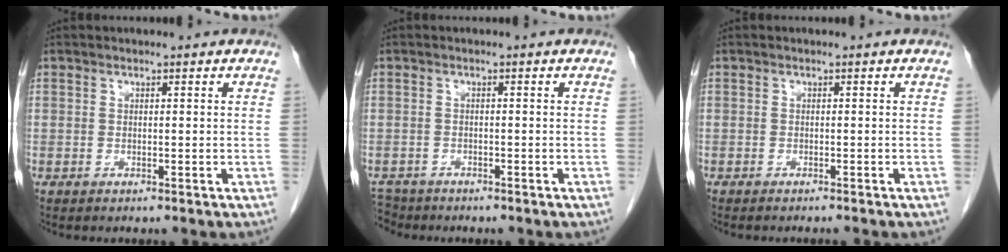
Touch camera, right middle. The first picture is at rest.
{"total": 3.6, "force": [-3.3, 1.4, -0.1], "torque": [0.004, -0.007, -0.062]}
{"total": 2.8, "force": [-2.6, 0.1, 1.2], "torque": [-0.018, -0.003, -0.032]}